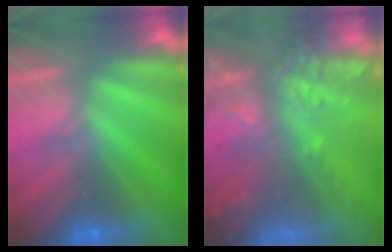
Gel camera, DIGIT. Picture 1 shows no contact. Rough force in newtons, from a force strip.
{"total": 7.4}